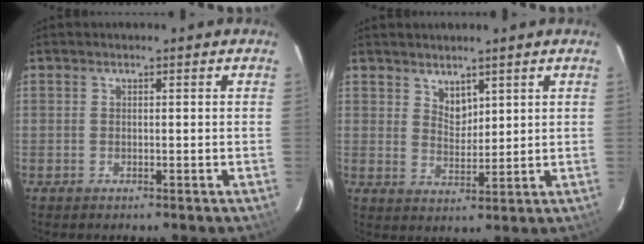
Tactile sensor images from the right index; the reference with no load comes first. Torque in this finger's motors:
{"motor_torque": [0.18, 0.25, 0.04, 0.01]}